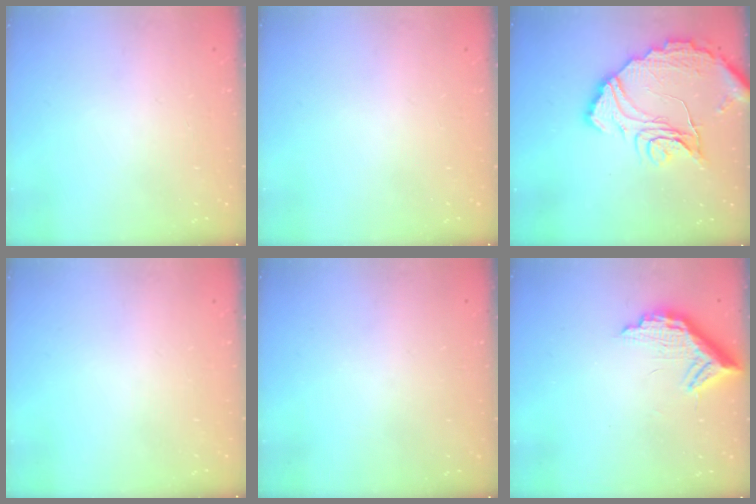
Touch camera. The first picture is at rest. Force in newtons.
{"total": 0.0}
{"total": 16.6, "press": 16.6, "slide": 1.0}
{"total": 0.0}
{"total": 3.3, "press": 3.1, "slide": 1.1}
{"total": 11.2, "press": 11.2, "slide": 0.9}